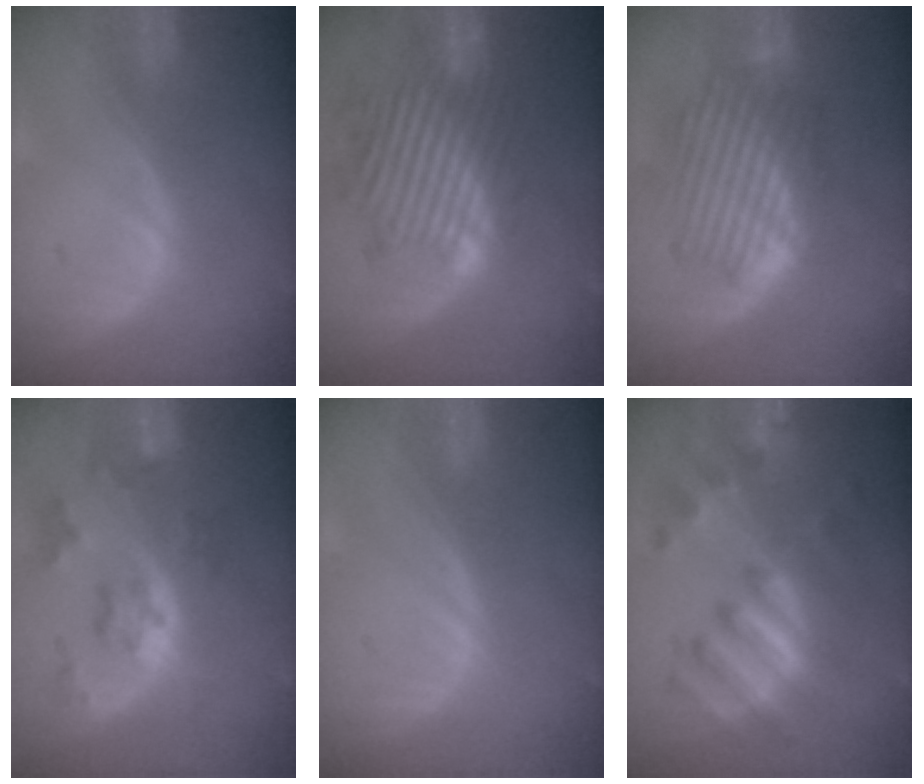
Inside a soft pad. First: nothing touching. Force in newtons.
{"total": 11.9, "press": 10.7, "slide": 5.3}
{"total": 8.4, "press": 8.0, "slide": 2.5}
{"total": 7.5, "press": 6.6, "slide": 3.6}
{"total": 0.0}
{"total": 9.3, "press": 9.3, "slide": 0.6}